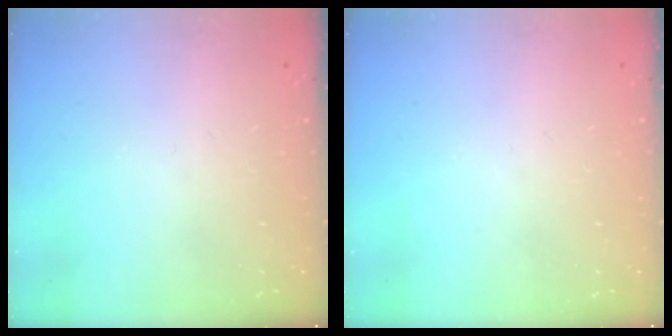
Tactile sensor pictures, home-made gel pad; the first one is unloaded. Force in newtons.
{"total": 0.0}